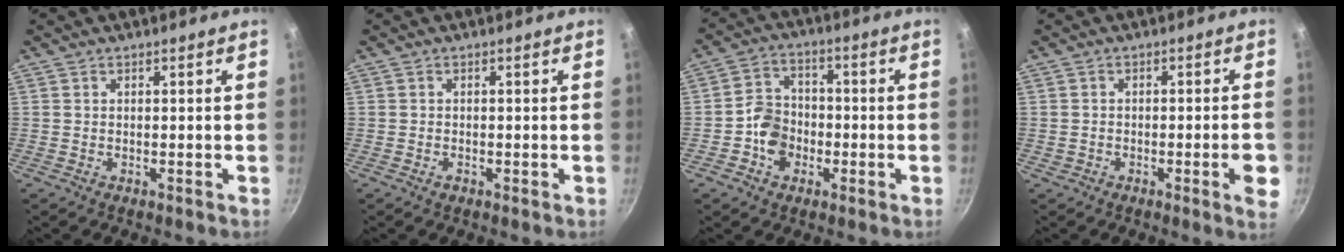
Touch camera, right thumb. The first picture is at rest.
{"total": 0.9, "force": [-0.4, 0.6, 0.5], "torque": [-0.007, 0.001, -0.008]}
{"total": 7.8, "force": [-2.3, 6.5, 3.7], "torque": [-0.035, 0.024, -0.051]}
{"total": 5.0, "force": [-1.5, 1.1, 4.6], "torque": [-0.050, 0.009, -0.019]}